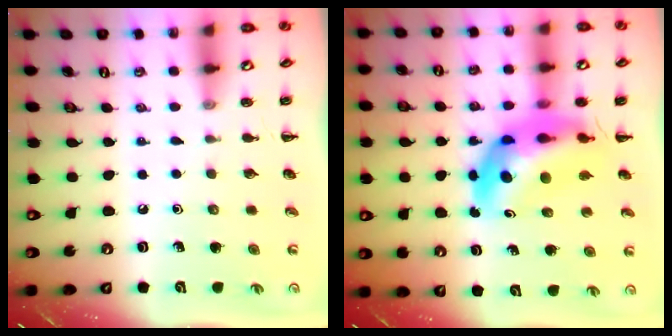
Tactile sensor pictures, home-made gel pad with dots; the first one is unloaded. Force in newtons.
{"total": 13.4, "press": 12.8, "slide": 3.9}